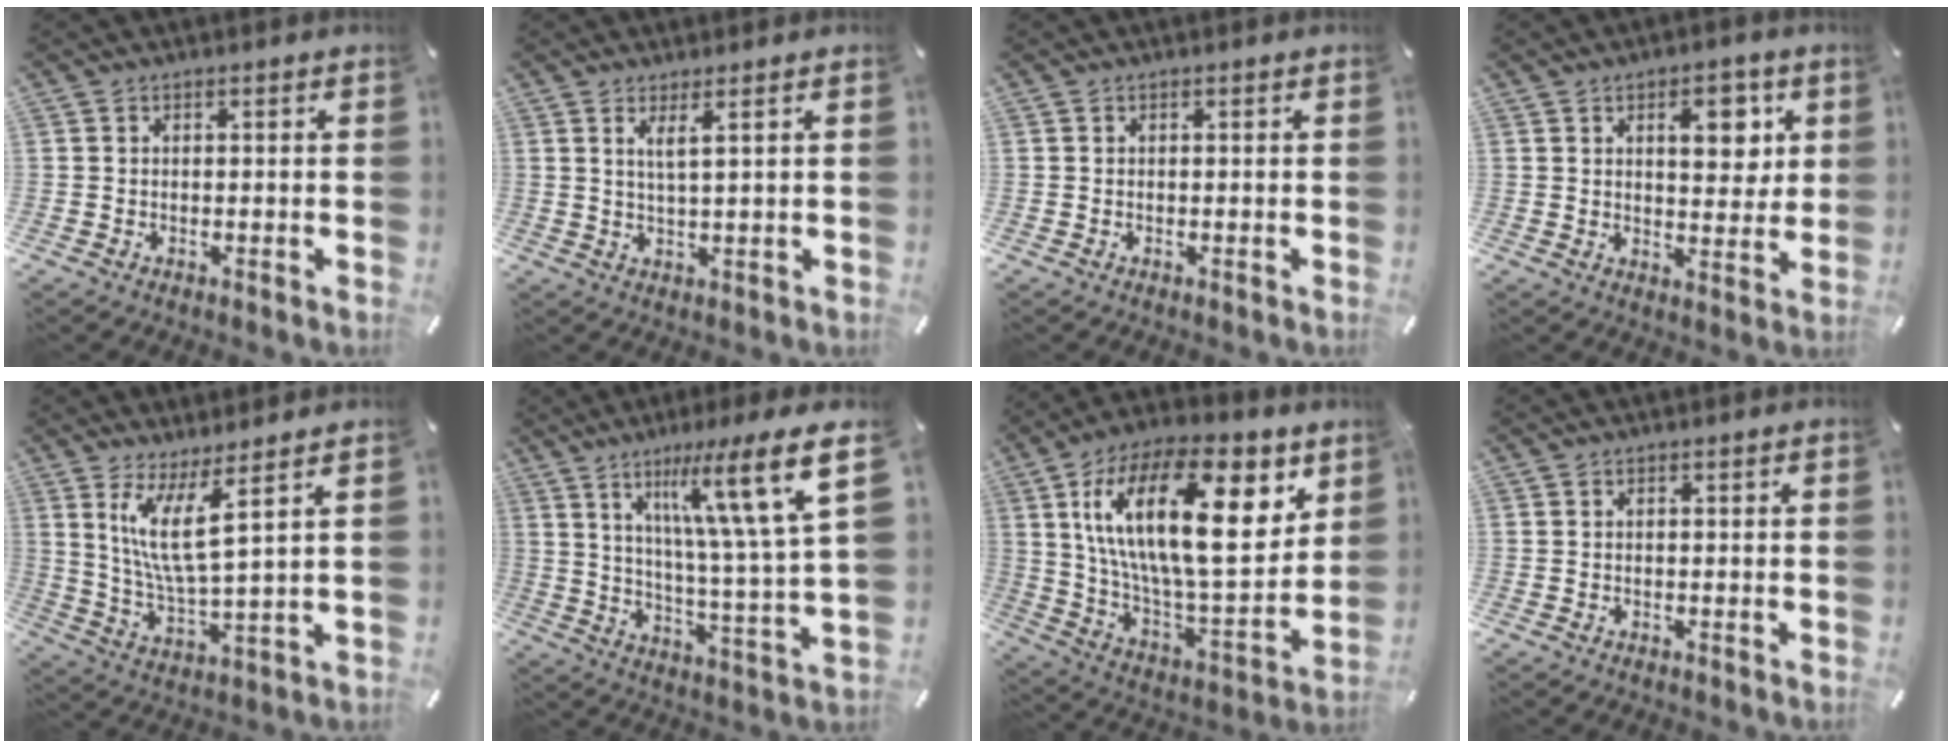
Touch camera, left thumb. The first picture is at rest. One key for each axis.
{"total": 3.4, "fx": 1.8, "fy": -0.1, "fz": 2.8, "tx": -0.060, "ty": -0.003, "tz": 0.030}
{"total": 0.0}
{"total": 9.7, "fx": 3.8, "fy": 5.3, "fz": 7.2, "tx": -0.081, "ty": -0.014, "tz": 0.054}
{"total": 10.2, "fx": 5.7, "fy": 1.6, "fz": 8.3, "tx": -0.182, "ty": -0.019, "tz": 0.104}
{"total": 21.3, "fx": 10.9, "fy": 3.2, "fz": 18.1, "tx": -0.272, "ty": -0.059, "tz": 0.151}
{"total": 28.8, "fx": 11.1, "fy": 11.9, "fz": 23.7, "tx": -0.423, "ty": -0.056, "tz": 0.182}
{"total": 0.0}